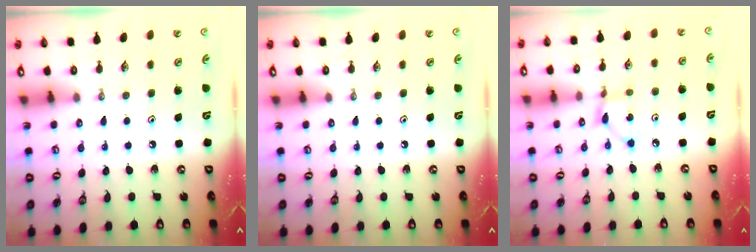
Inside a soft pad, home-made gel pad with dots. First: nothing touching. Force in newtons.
{"total": 0.0}
{"total": 2.8, "press": 2.8, "slide": 0.1}